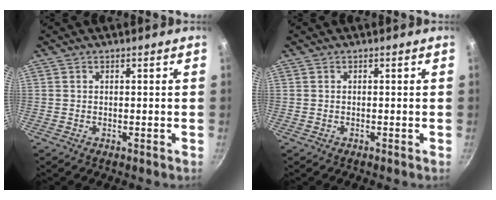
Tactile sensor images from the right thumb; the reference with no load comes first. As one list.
[{"total": 0.0}]